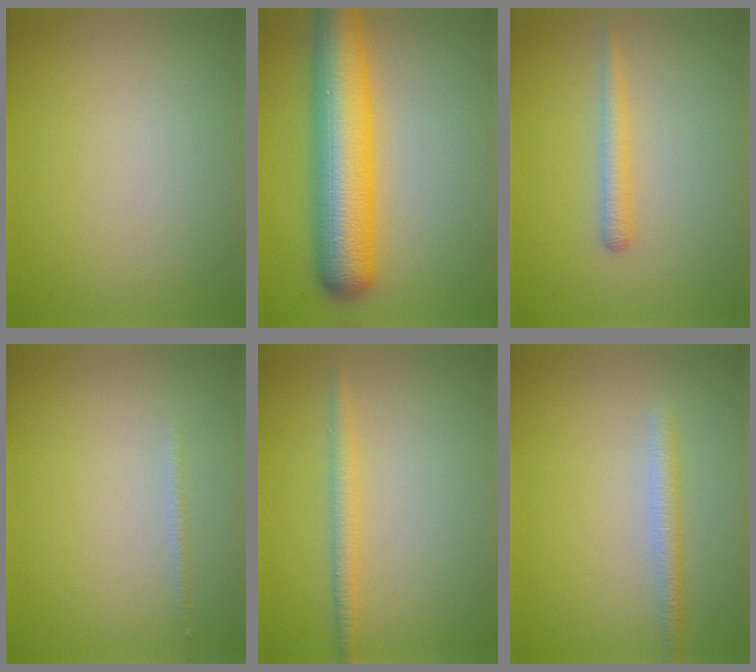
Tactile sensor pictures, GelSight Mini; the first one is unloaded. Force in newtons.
{"total": 9.5, "press": 9.5, "slide": 0.2}
{"total": 1.7, "press": 1.7, "slide": 0.2}
{"total": 0.6, "press": 0.6, "slide": 0.0}
{"total": 1.9, "press": 1.9, "slide": 0.0}
{"total": 1.8, "press": 1.8, "slide": 0.1}